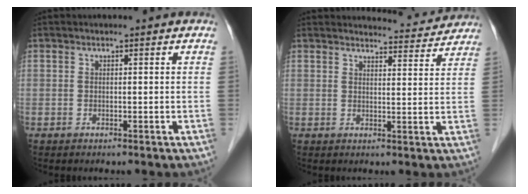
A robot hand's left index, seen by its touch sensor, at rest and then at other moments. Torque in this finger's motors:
{"motor_torque": [0.96, -1.18, -0.01, -0.01]}